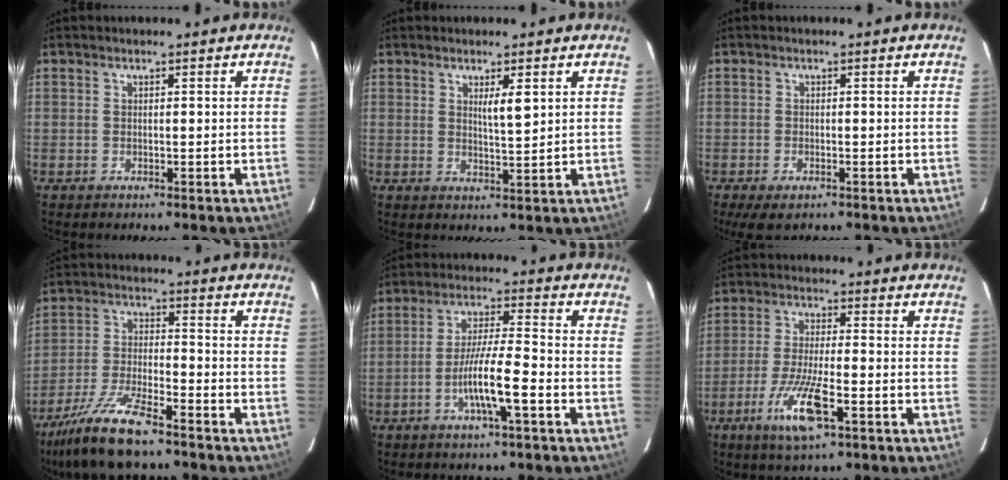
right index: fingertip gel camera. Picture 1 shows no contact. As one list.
[{"total": 3.1, "force": [1.3, 0.3, 2.8], "torque": [-0.048, -0.006, 0.023]}, {"total": 3.7, "force": [-2.4, 1.6, 2.3], "torque": [-0.043, -0.008, -0.032]}, {"total": 11.8, "force": [-8.9, 1.8, 7.5], "torque": [-0.148, -0.022, -0.163]}, {"total": 8.6, "force": [-3.3, 0.2, 8.0], "torque": [-0.152, 0.000, -0.062]}, {"total": 9.3, "force": [-4.3, 1.3, 8.2], "torque": [-0.162, -0.020, -0.077]}]